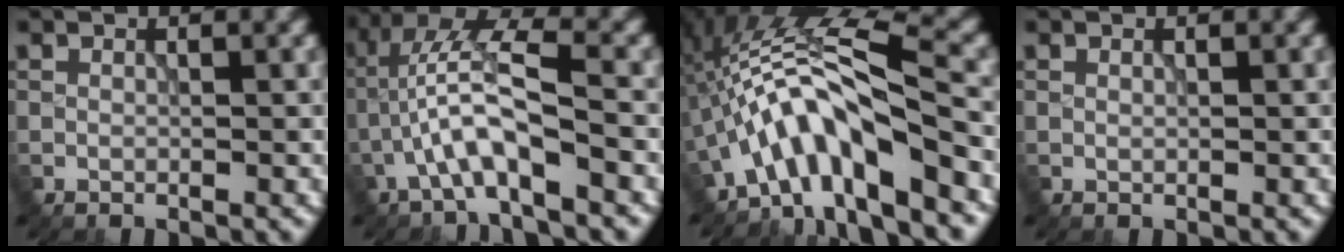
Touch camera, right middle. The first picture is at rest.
{"total": 5.4, "force": [-2.2, 1.3, 4.8], "torque": [-0.094, 0.020, -0.044]}
{"total": 8.2, "force": [-3.6, 1.9, 7.1], "torque": [-0.120, 0.026, -0.071]}
{"total": 0.0}